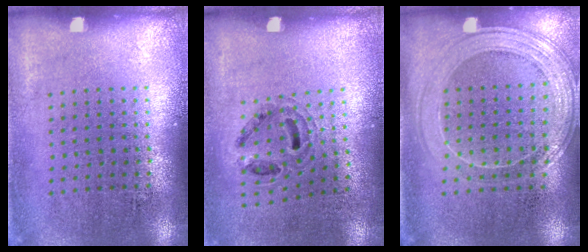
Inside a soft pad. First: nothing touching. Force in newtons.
{"total": 0.9, "press": 0.8, "slide": 0.5}
{"total": 1.5, "press": 1.4, "slide": 0.3}